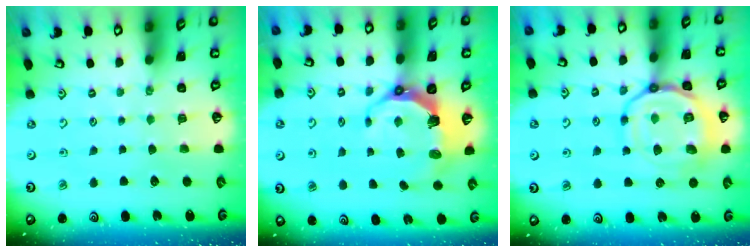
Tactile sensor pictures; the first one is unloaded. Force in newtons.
{"total": 8.7, "press": 7.0, "slide": 5.2}
{"total": 18.1, "press": 18.1, "slide": 1.8}